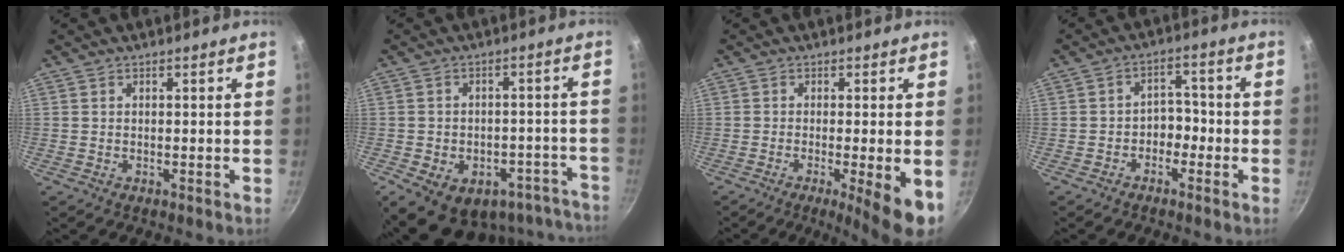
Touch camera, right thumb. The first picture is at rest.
{"total": 22.2, "force": [-13.5, 13.5, 11.2], "torque": [-0.125, 0.038, -0.157]}
{"total": 8.2, "force": [-2.4, 1.0, 7.7], "torque": [-0.108, -0.004, -0.033]}
{"total": 4.4, "force": [-1.9, 3.2, 2.3], "torque": [0.003, 0.030, -0.035]}